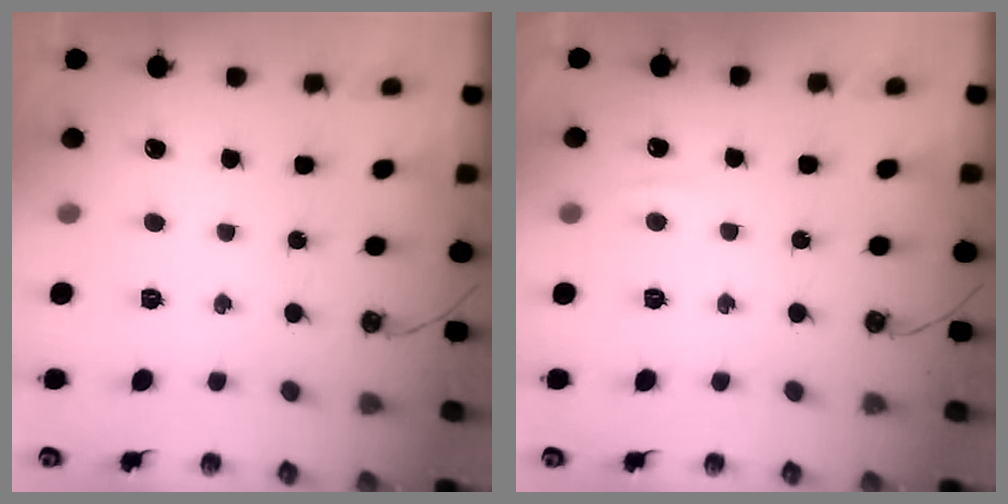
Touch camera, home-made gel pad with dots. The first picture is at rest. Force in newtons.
{"total": 2.8, "press": 2.8, "slide": 0.5}